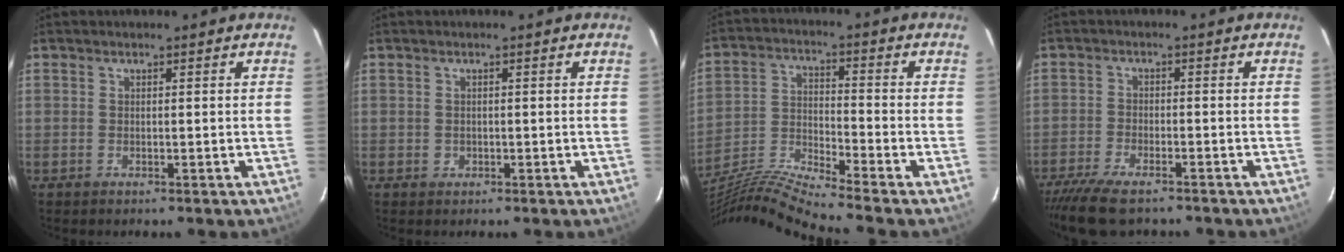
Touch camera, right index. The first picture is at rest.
{"total": 1.0, "force": [-0.2, 0.9, 0.2], "torque": [0.000, 0.002, 0.000]}
{"total": 14.5, "force": [-13.0, -2.7, 5.9], "torque": [-0.126, -0.026, -0.249]}
{"total": 8.8, "force": [-7.3, 2.2, 4.3], "torque": [-0.108, -0.028, -0.132]}